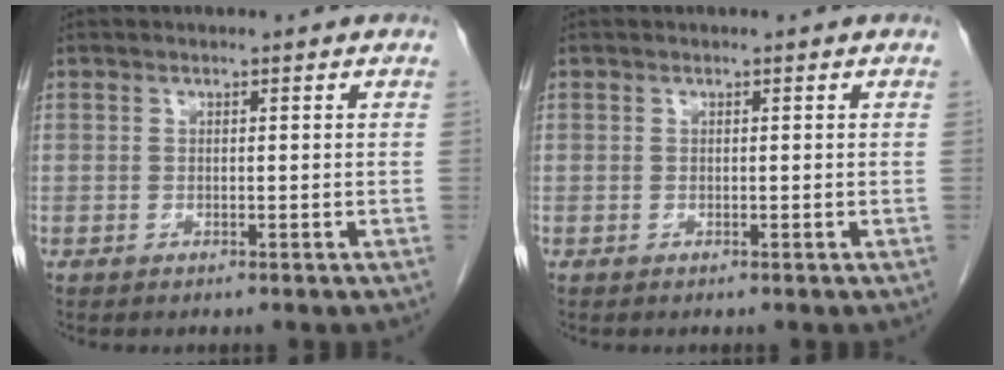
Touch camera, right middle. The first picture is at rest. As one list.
[{"total": 0.0}]